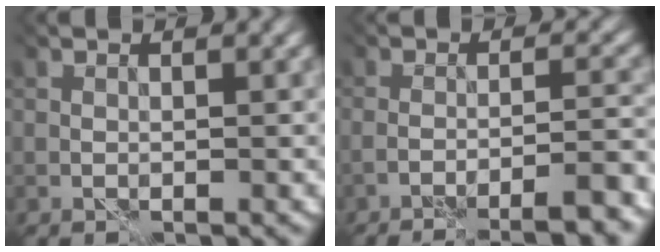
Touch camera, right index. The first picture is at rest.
{"total": 5.4, "force": [-3.9, 0.6, 3.7], "torque": [-0.046, 0.000, -0.060]}